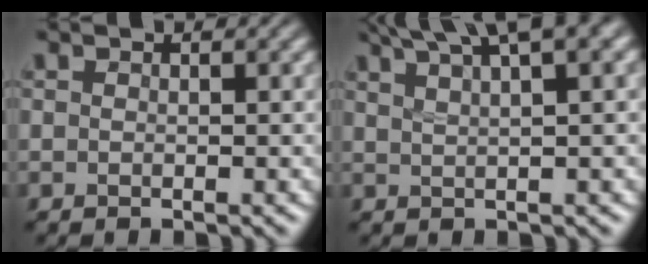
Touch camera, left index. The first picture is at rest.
{"total": 7.7, "force": [5.4, 1.7, 5.2], "torque": [-0.063, 0.029, 0.058]}